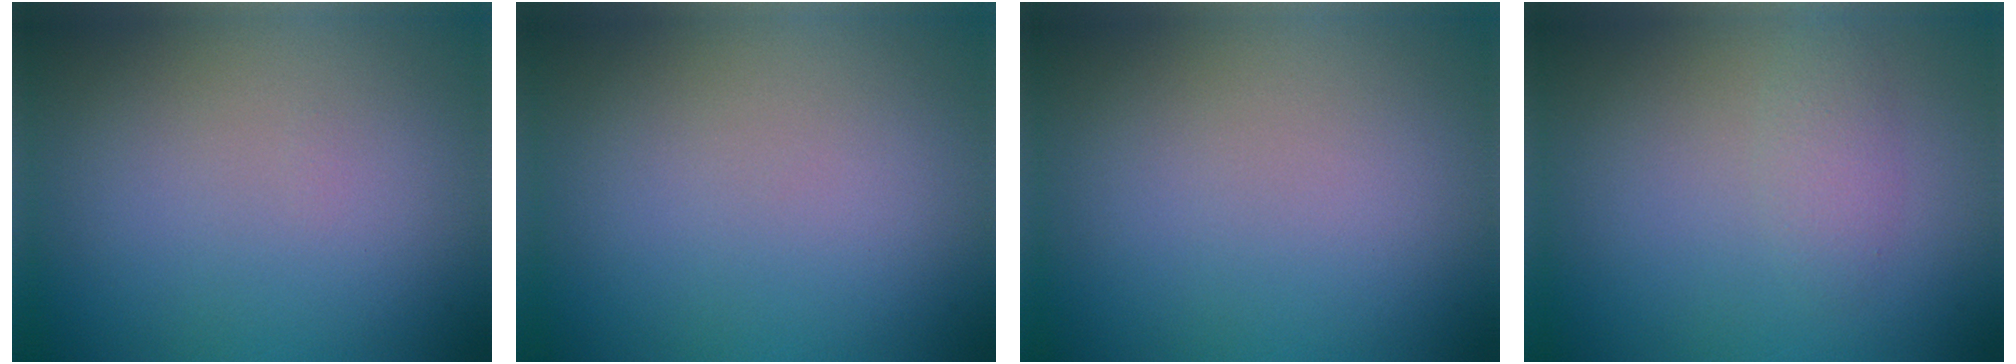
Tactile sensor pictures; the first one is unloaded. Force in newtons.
{"total": 0.0}
{"total": 0.0}
{"total": 1.5, "press": 1.5, "slide": 0.0}